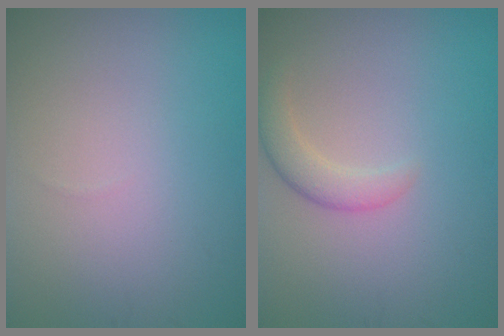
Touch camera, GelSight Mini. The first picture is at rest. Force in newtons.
{"total": 2.2, "press": 2.2, "slide": 0.2}